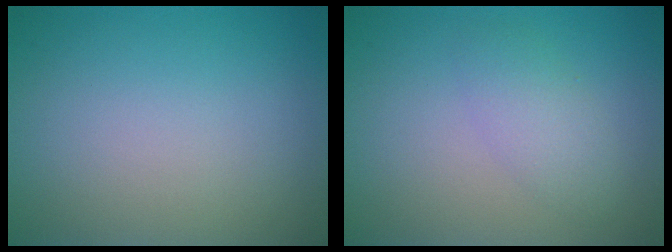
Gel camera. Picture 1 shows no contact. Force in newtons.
{"total": 2.4, "press": 2.4, "slide": 0.1}